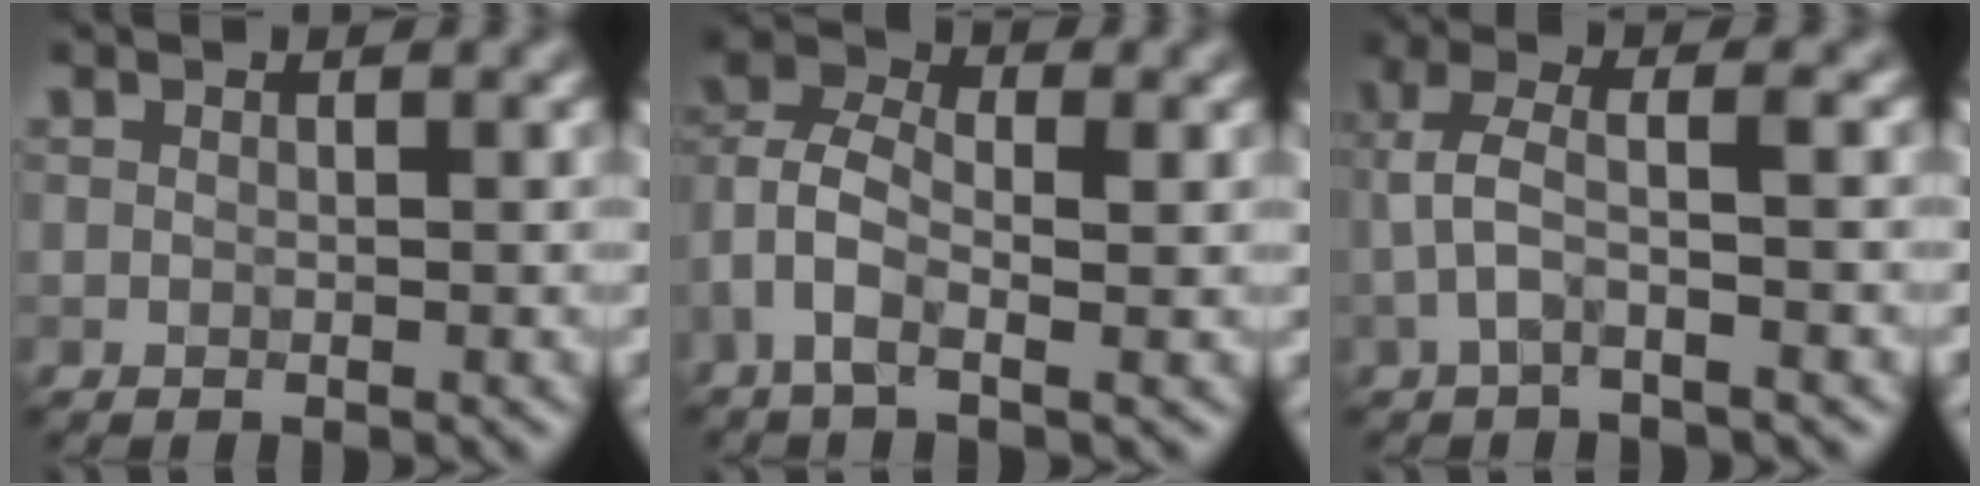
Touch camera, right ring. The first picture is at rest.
{"total": 4.5, "force": [-1.0, 2.3, 3.7], "torque": [-0.080, 0.006, -0.030]}
{"total": 3.2, "force": [-0.8, 0.6, 3.0], "torque": [-0.067, 0.012, -0.025]}